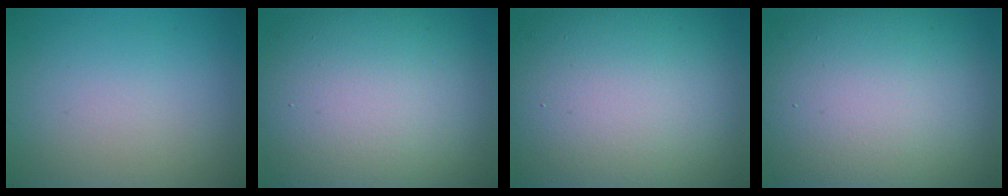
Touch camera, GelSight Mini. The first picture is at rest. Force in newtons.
{"total": 15.3, "press": 15.3, "slide": 1.1}
{"total": 17.4, "press": 17.3, "slide": 1.0}
{"total": 16.4, "press": 16.4, "slide": 0.8}